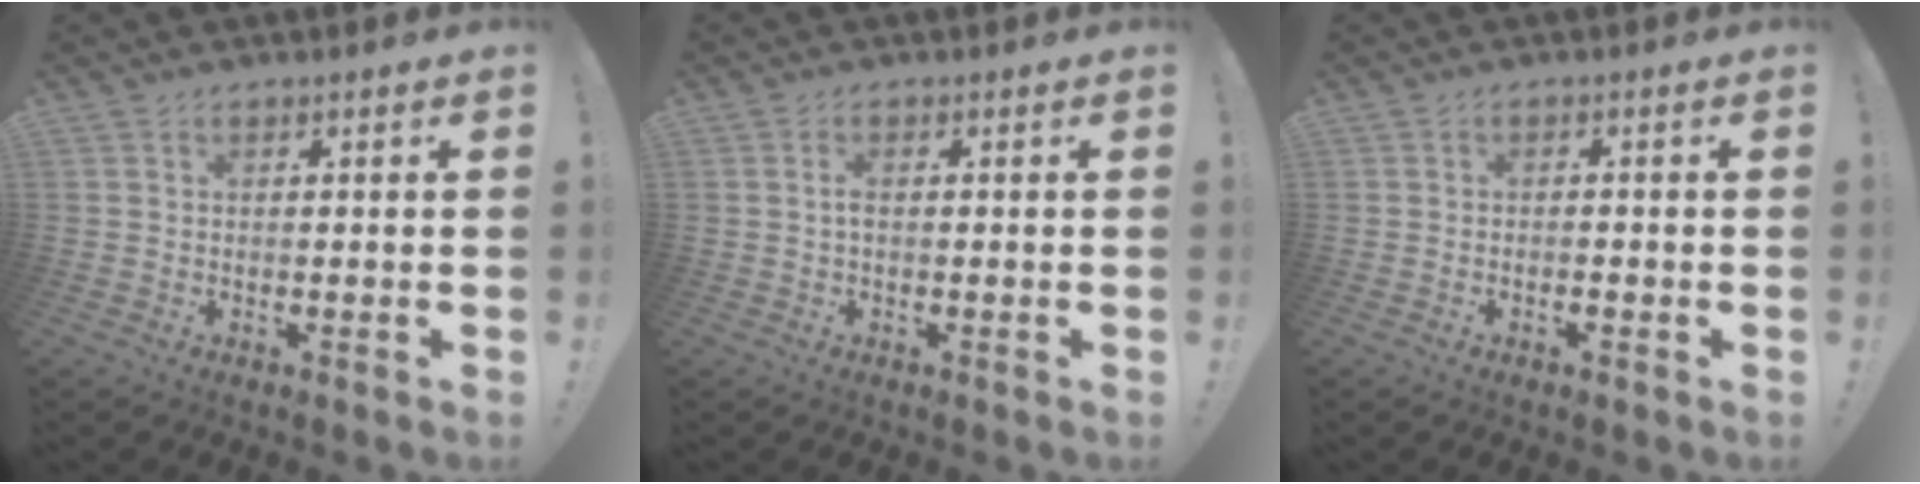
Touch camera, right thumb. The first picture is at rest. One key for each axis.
{"total": 1.5, "fx": -0.2, "fy": 0.4, "fz": 1.4, "tx": -0.029, "ty": 0.004, "tz": -0.005}
{"total": 1.4, "fx": -1.1, "fy": 0.4, "fz": 0.7, "tx": -0.017, "ty": 0.005, "tz": -0.017}